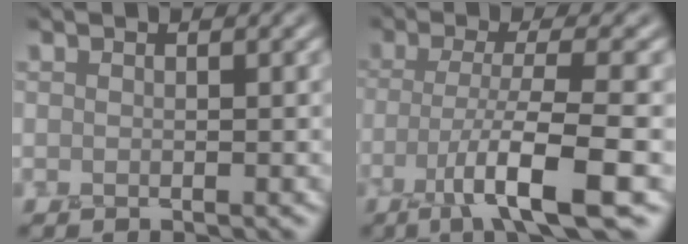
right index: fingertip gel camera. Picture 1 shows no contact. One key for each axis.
{"total": 7.1, "fx": -3.0, "fy": 1.0, "fz": 6.4, "tx": -0.109, "ty": -0.004, "tz": -0.056}